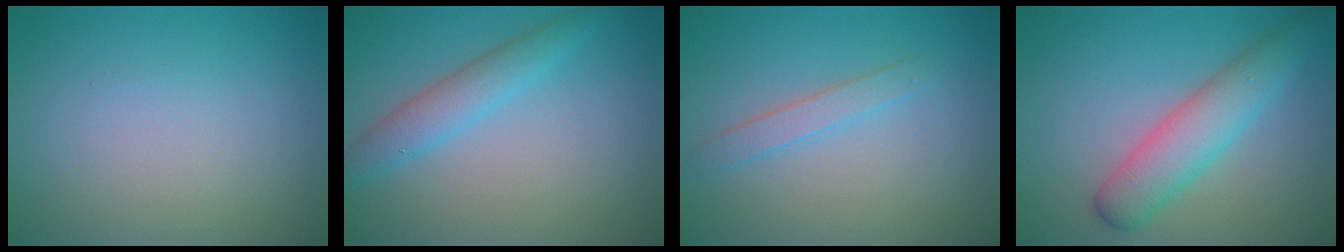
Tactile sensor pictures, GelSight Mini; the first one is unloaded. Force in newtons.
{"total": 2.9, "press": 2.9, "slide": 0.0}
{"total": 1.6, "press": 1.6, "slide": 0.2}
{"total": 4.7, "press": 4.7, "slide": 0.1}